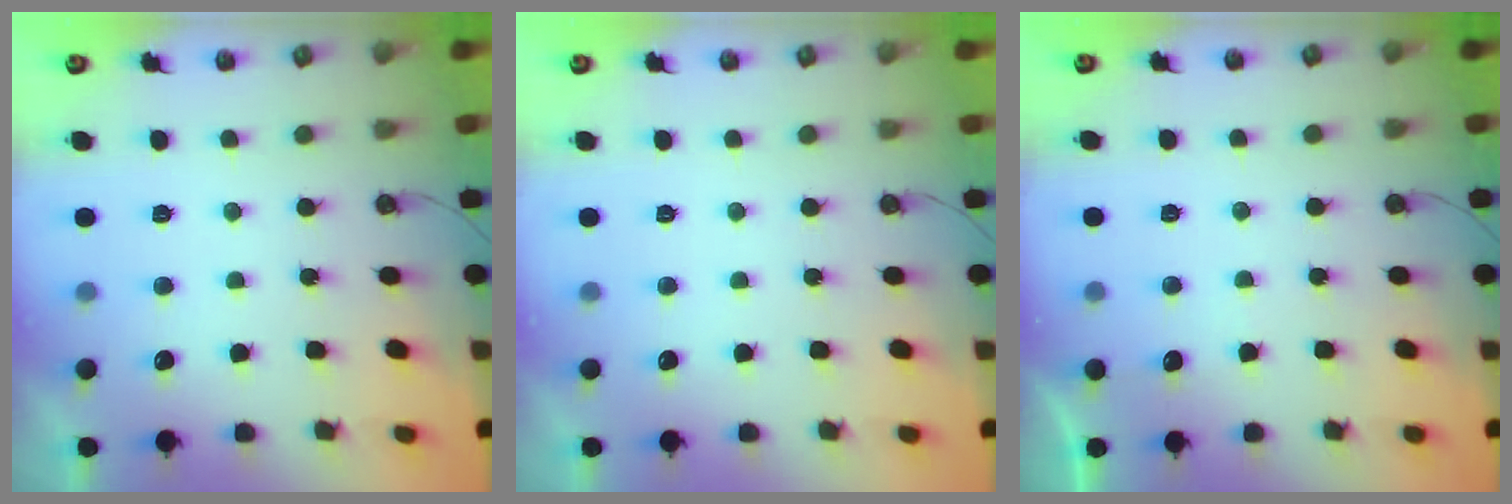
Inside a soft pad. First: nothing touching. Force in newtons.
{"total": 0.0}
{"total": 2.5, "press": 2.5, "slide": 0.3}